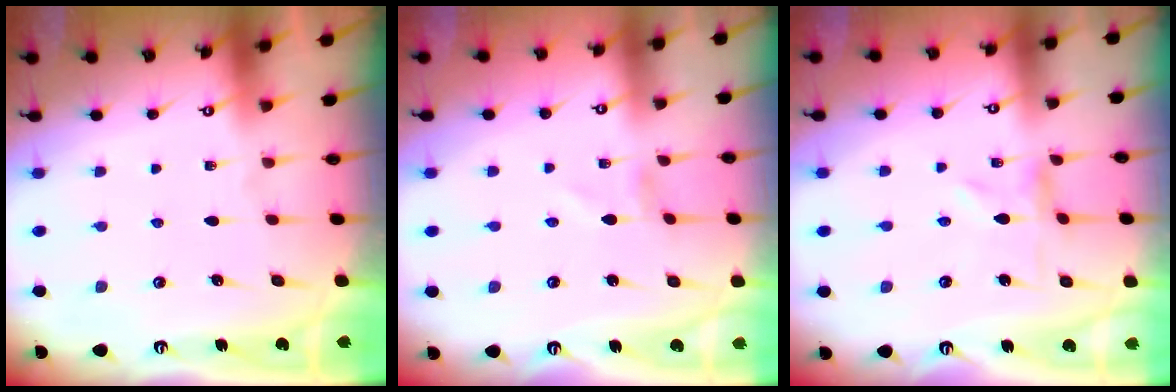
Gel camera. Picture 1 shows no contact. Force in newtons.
{"total": 1.3, "press": 1.3, "slide": 0.1}
{"total": 0.0}